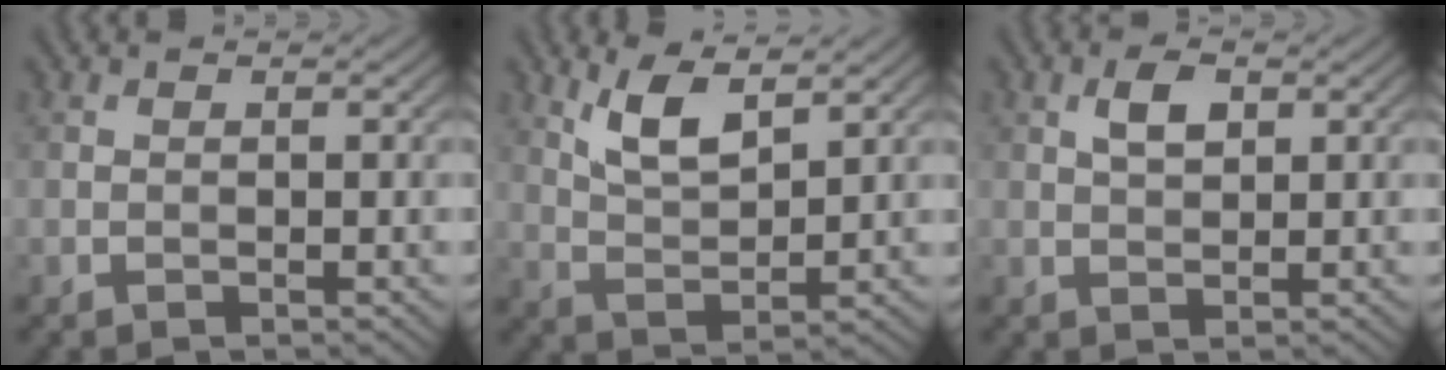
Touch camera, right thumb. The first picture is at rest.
{"total": 5.9, "force": [3.6, 2.0, 4.3], "torque": [-0.095, -0.005, 0.075]}
{"total": 2.9, "force": [1.1, 1.6, 2.2], "torque": [-0.046, 0.003, 0.019]}